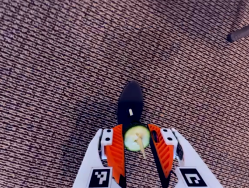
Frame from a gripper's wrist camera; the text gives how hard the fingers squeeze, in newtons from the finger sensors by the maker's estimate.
{"total": 9.8, "left": 9.8, "right": 9.9}